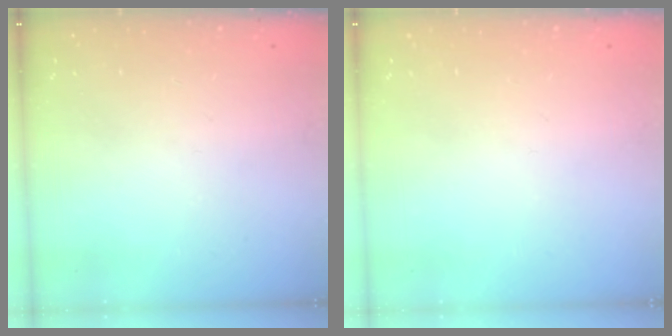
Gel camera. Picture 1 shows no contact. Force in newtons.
{"total": 0.0}